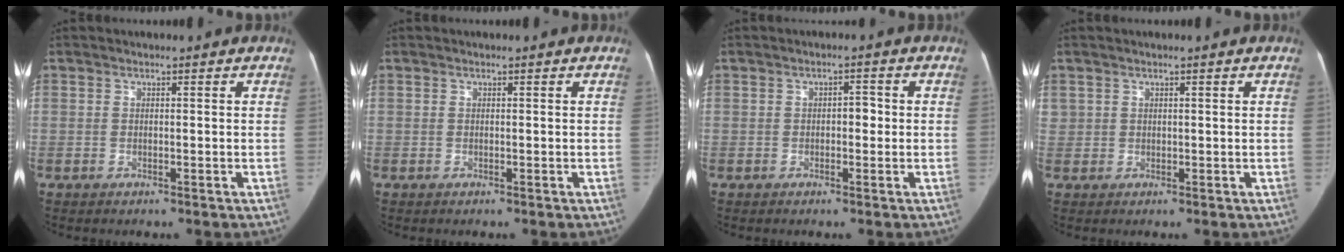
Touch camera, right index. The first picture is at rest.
{"total": 0.0}
{"total": 1.9, "force": [-0.2, 1.1, 1.6], "torque": [-0.017, 0.009, -0.005]}
{"total": 1.3, "force": [0.7, 1.1, 0.1], "torque": [0.015, 0.012, 0.011]}